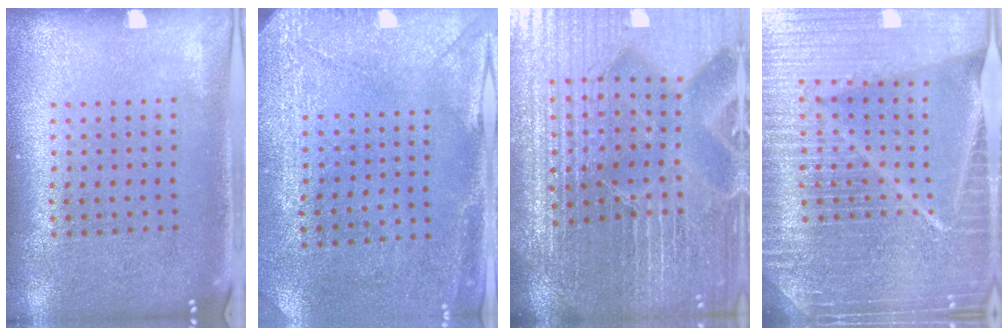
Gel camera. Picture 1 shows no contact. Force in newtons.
{"total": 2.9, "press": 2.5, "slide": 1.5}
{"total": 5.9, "press": 5.4, "slide": 2.4}
{"total": 6.9, "press": 5.9, "slide": 3.5}